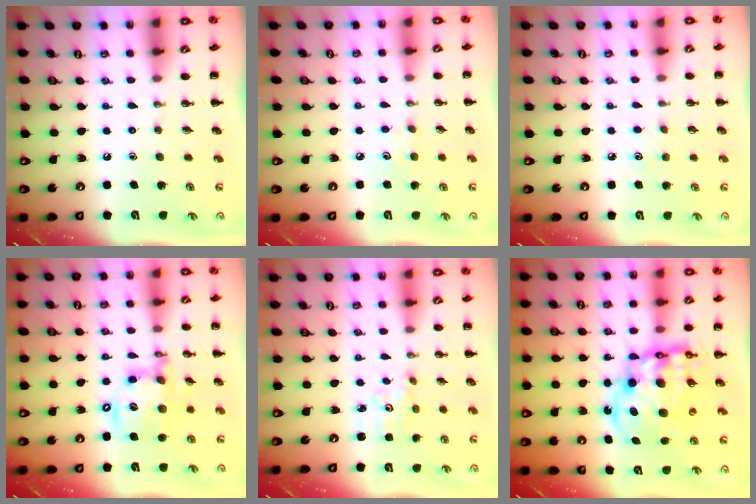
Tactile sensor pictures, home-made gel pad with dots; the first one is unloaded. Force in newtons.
{"total": 4.1, "press": 4.0, "slide": 1.2}
{"total": 4.4, "press": 4.3, "slide": 1.1}
{"total": 15.0, "press": 14.7, "slide": 3.2}
{"total": 2.4, "press": 2.3, "slide": 0.8}
{"total": 13.8, "press": 13.4, "slide": 3.4}